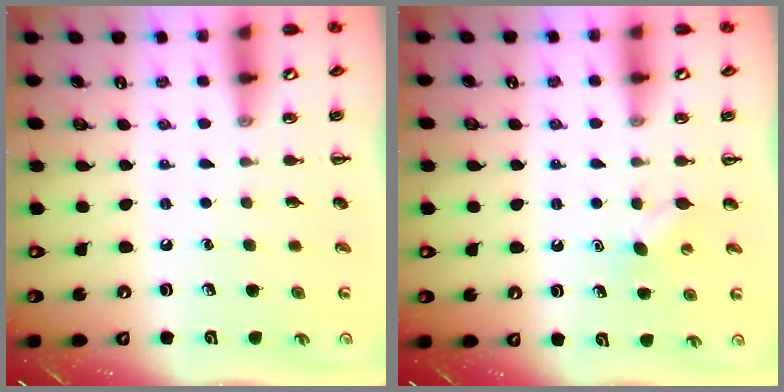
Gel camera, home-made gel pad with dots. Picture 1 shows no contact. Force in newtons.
{"total": 3.8, "press": 3.7, "slide": 1.0}